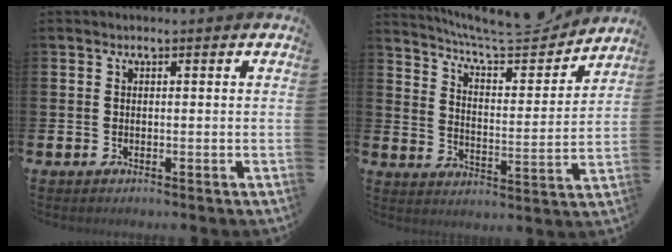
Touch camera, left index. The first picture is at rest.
{"total": 7.5, "force": [7.0, 1.1, 2.4], "torque": [-0.073, -0.051, 0.119]}